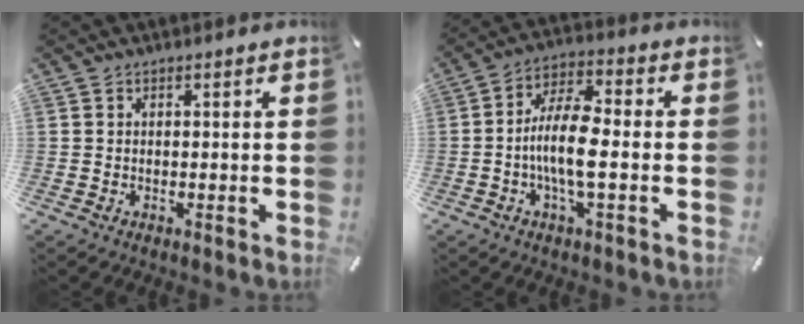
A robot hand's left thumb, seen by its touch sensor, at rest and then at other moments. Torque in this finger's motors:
{"motor_torque": [-0.03, 0.86, 1.25, 0.20, 0.29]}